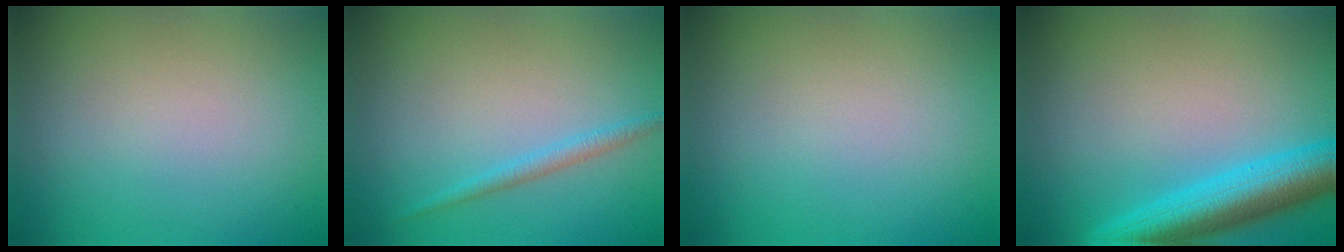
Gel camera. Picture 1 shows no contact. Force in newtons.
{"total": 1.3, "press": 1.3, "slide": 0.1}
{"total": 0.0}
{"total": 6.3, "press": 6.3, "slide": 0.2}